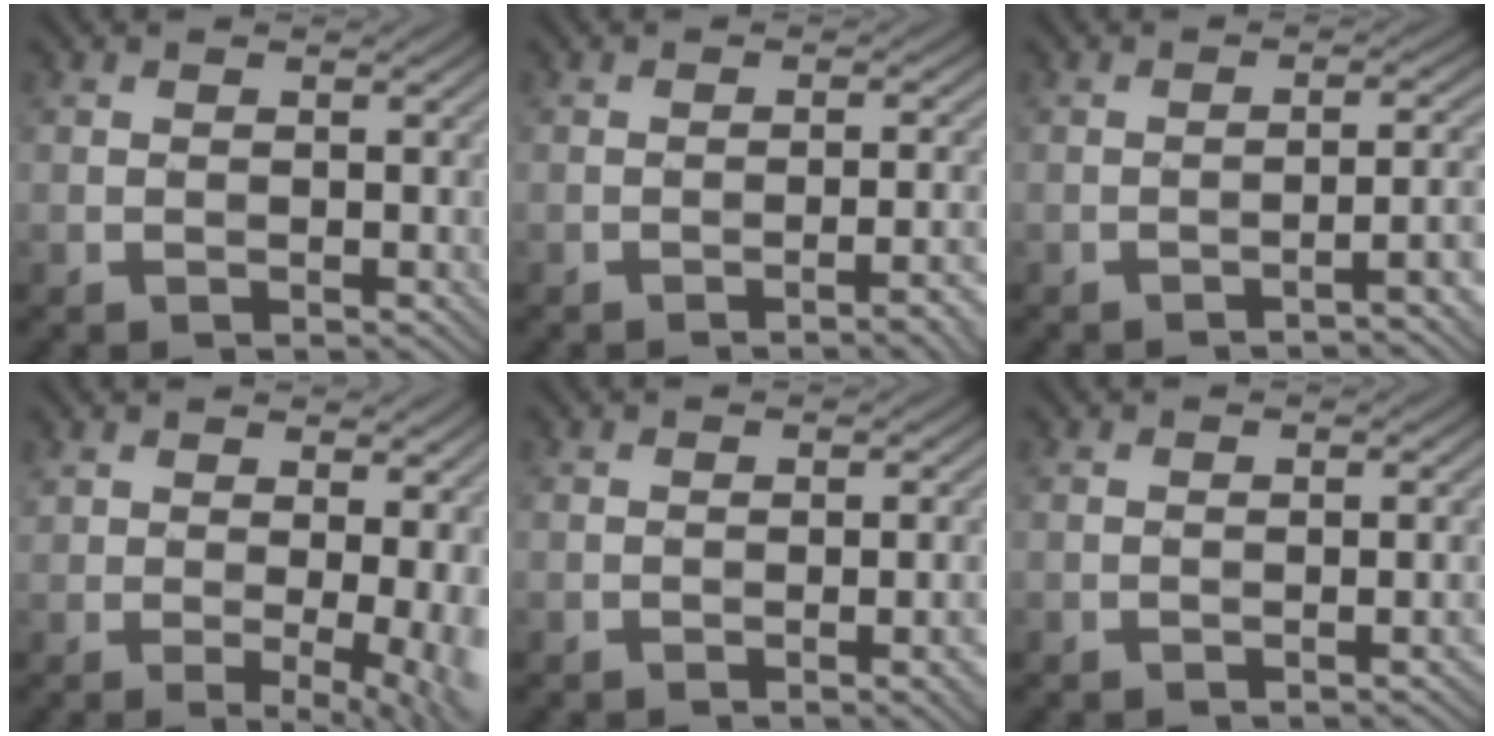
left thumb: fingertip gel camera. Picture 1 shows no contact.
{"total": 4.2, "force": [-2.1, 0.8, 3.6], "torque": [-0.042, 0.015, -0.033]}
{"total": 4.6, "force": [-2.5, 0.7, 3.8], "torque": [-0.038, 0.020, -0.047]}
{"total": 7.5, "force": [0.5, 2.7, 7.0], "torque": [-0.091, -0.004, 0.022]}
{"total": 3.2, "force": [-1.1, 0.6, 2.9], "torque": [-0.037, 0.005, -0.016]}
{"total": 1.2, "force": [-0.5, 0.0, 1.1], "torque": [-0.016, 0.006, -0.010]}